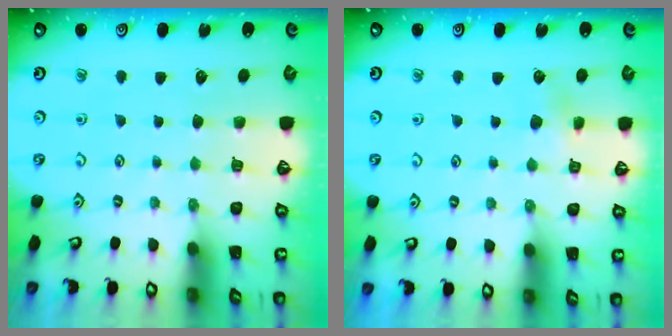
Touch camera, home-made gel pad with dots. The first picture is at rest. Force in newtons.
{"total": 4.2, "press": 4.2, "slide": 0.6}